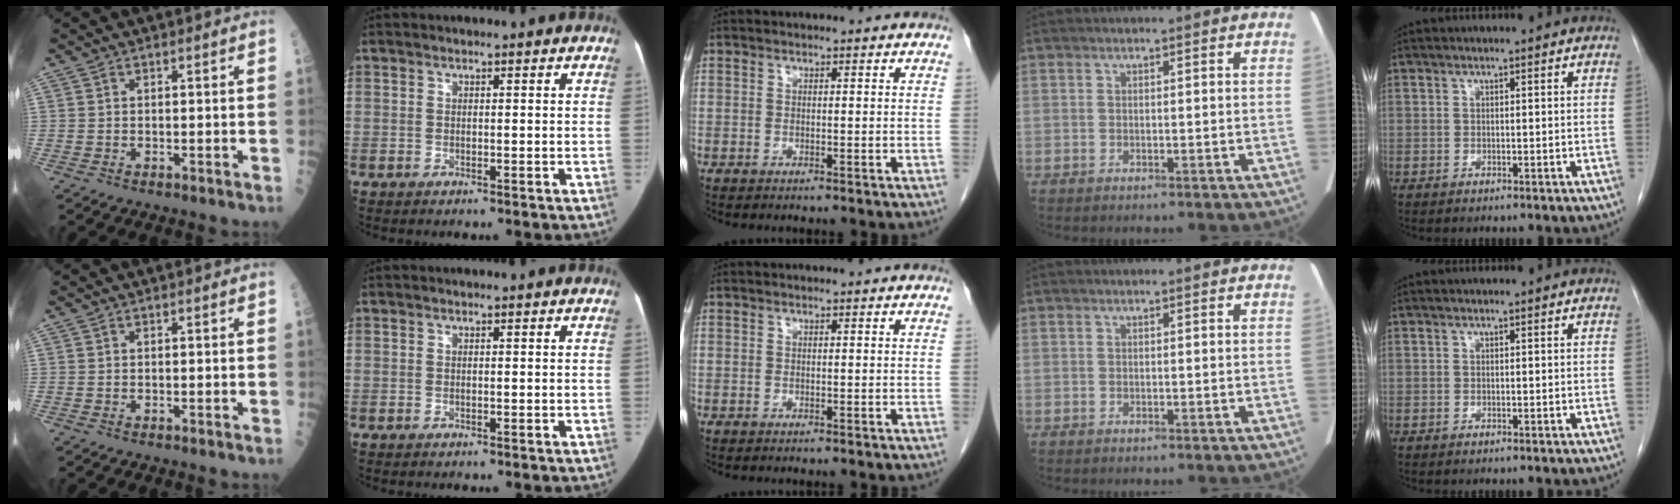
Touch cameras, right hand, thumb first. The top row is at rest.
{}